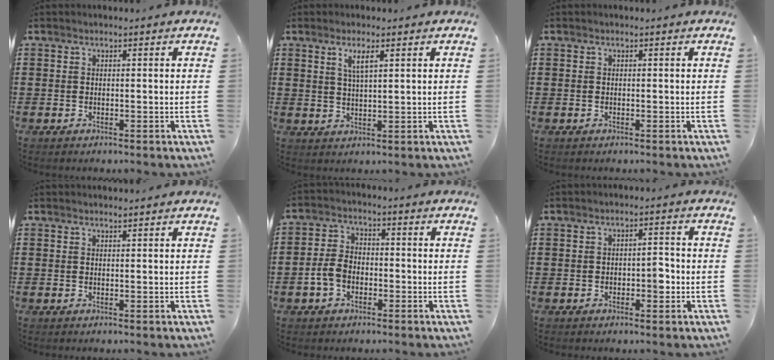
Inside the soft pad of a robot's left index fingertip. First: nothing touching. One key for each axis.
{"total": 3.3, "fx": 1.7, "fy": 0.8, "fz": 2.7, "tx": -0.058, "ty": 0.004, "tz": 0.028}
{"total": 0.0}
{"total": 0.9, "fx": 0.9, "fy": -0.1, "fz": 0.2, "tx": -0.005, "ty": -0.002, "tz": 0.018}
{"total": 4.6, "fx": -1.7, "fy": 3.1, "fz": 3.0, "tx": -0.078, "ty": 0.004, "tz": -0.037}
{"total": 2.7, "fx": -0.7, "fy": 1.3, "fz": 2.3, "tx": -0.036, "ty": 0.001, "tz": -0.016}